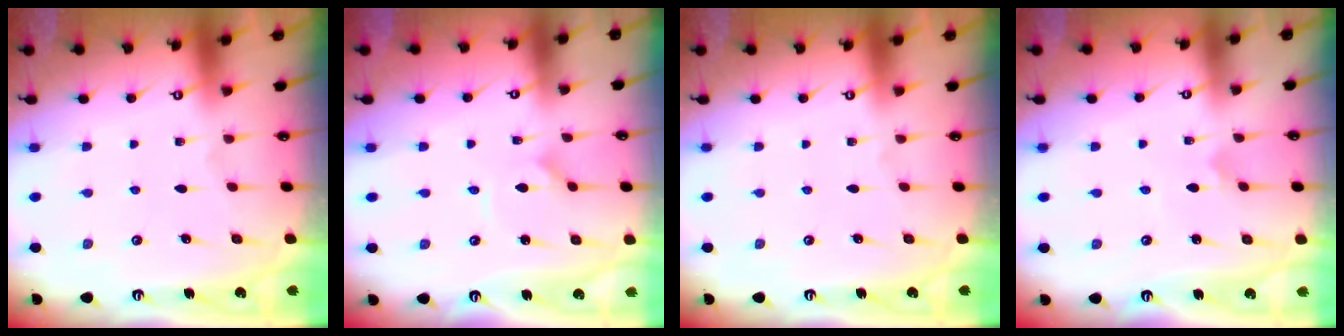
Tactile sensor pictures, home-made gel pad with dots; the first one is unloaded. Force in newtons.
{"total": 1.9, "press": 1.9, "slide": 0.1}
{"total": 0.0}
{"total": 0.7, "press": 0.7, "slide": 0.0}